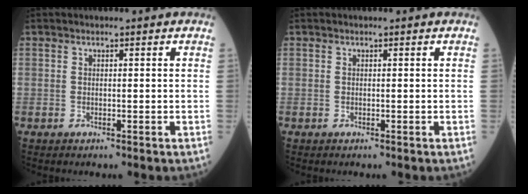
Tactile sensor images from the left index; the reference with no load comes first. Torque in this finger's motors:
{"motor_torque": [0.05, 0.05, 0.00, 0.01]}